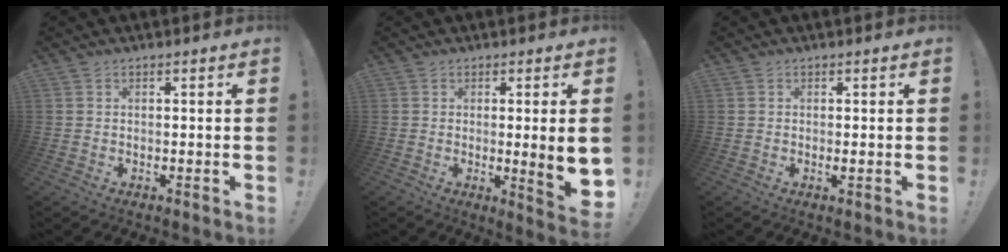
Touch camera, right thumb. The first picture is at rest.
{"total": 8.4, "force": [-0.1, -0.1, 8.4], "torque": [-0.116, -0.014, -0.001]}
{"total": 0.0}